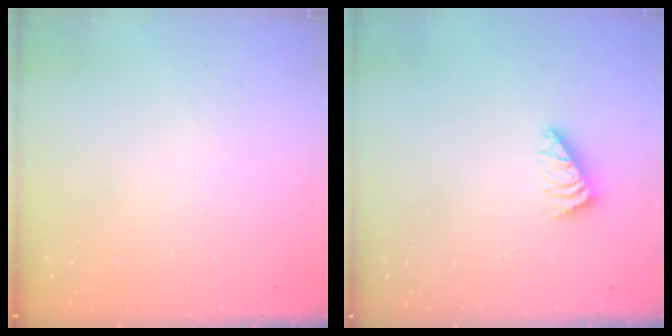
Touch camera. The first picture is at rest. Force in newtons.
{"total": 2.5, "press": 2.4, "slide": 0.4}